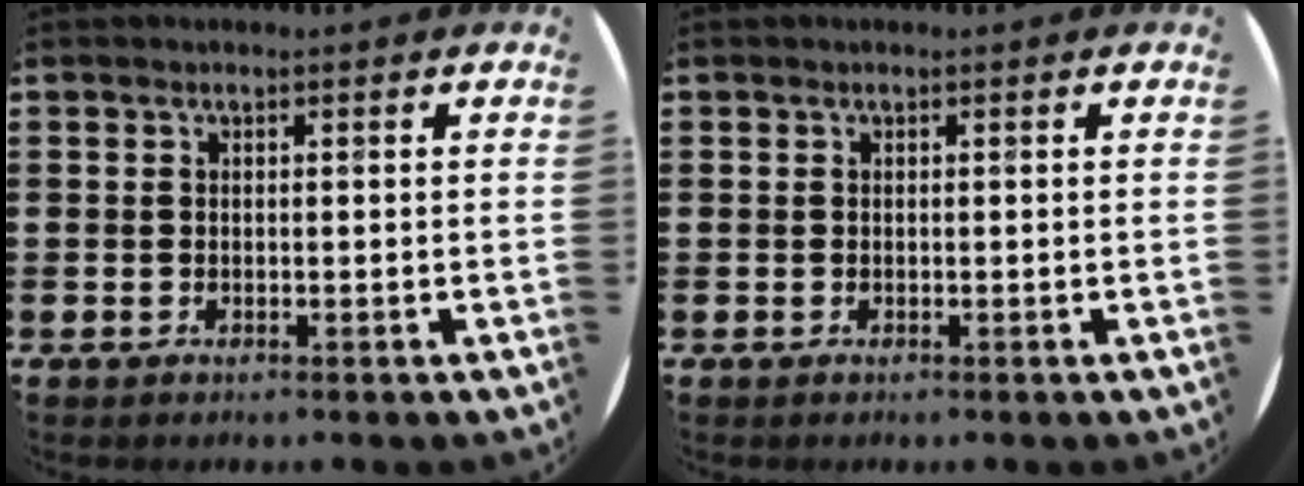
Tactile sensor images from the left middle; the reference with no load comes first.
{"total": 0.0}